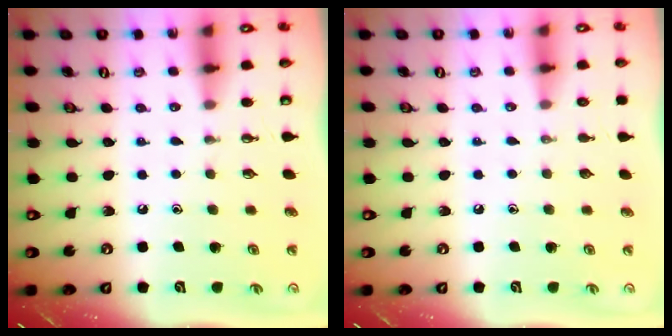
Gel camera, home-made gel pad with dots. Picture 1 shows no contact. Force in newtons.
{"total": 0.0}